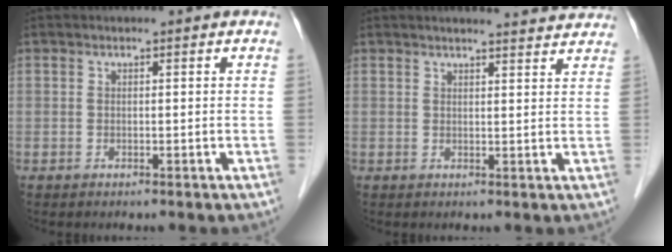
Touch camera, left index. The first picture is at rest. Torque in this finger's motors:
{"motor_torque": [0.47, -0.58, -0.06, -0.02]}